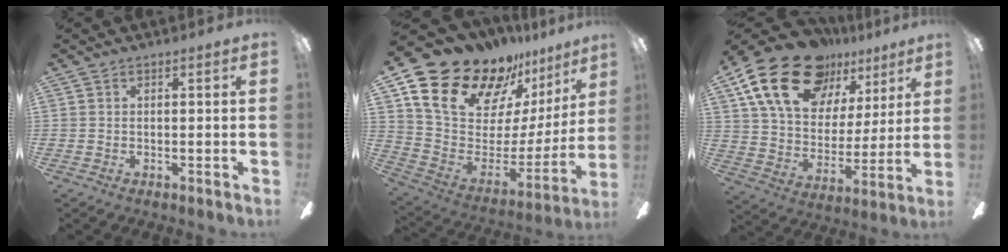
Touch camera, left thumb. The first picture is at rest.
{"total": 21.7, "force": [16.8, 10.7, 8.5], "torque": [-0.154, -0.120, 0.315]}
{"total": 23.6, "force": [14.8, 13.5, 12.5], "torque": [-0.225, -0.078, 0.271]}